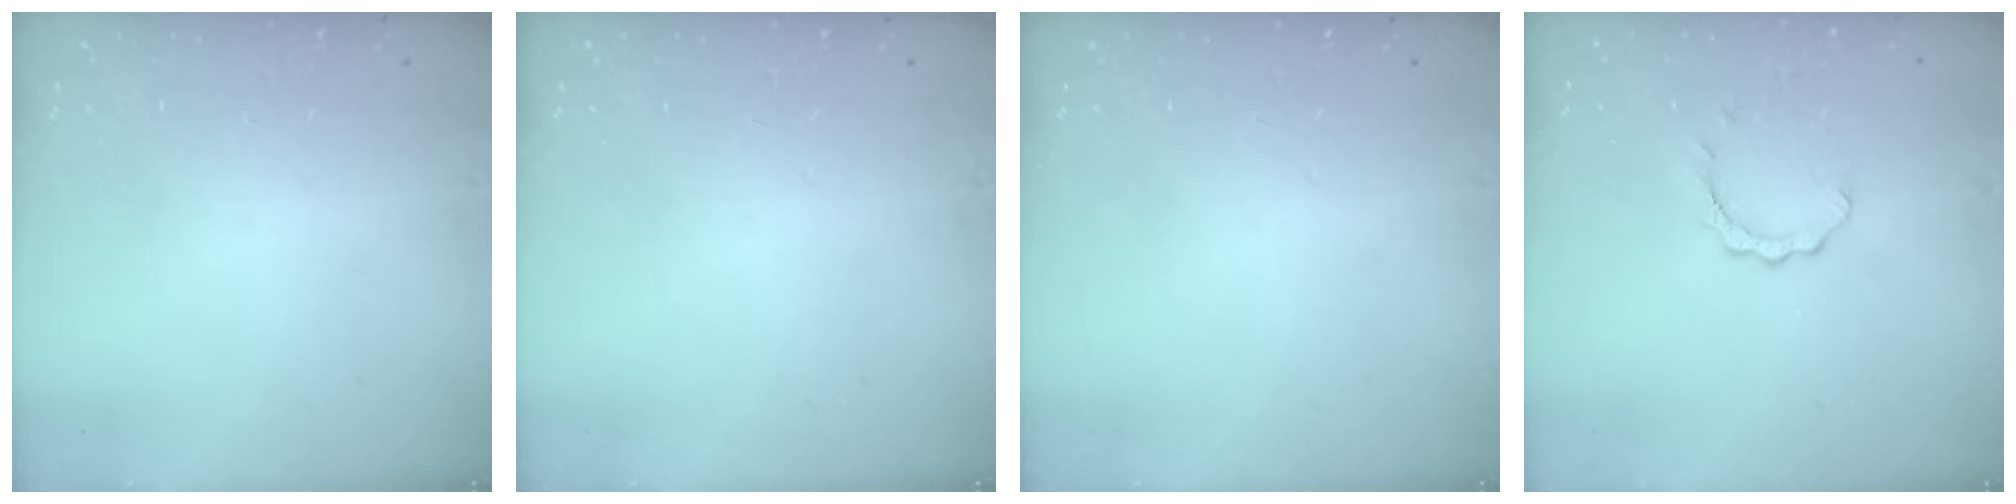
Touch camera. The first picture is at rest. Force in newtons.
{"total": 0.0}
{"total": 0.0}
{"total": 3.8, "press": 3.7, "slide": 0.3}